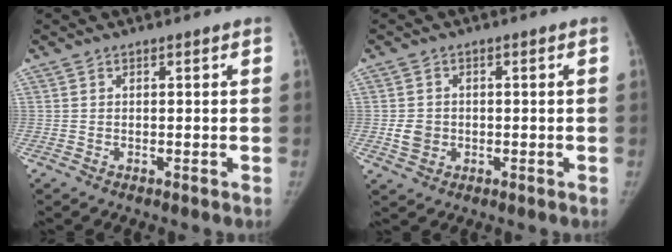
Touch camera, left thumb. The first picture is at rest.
{"total": 3.6, "force": [-0.5, 3.2, 1.7], "torque": [-0.018, 0.003, -0.006]}